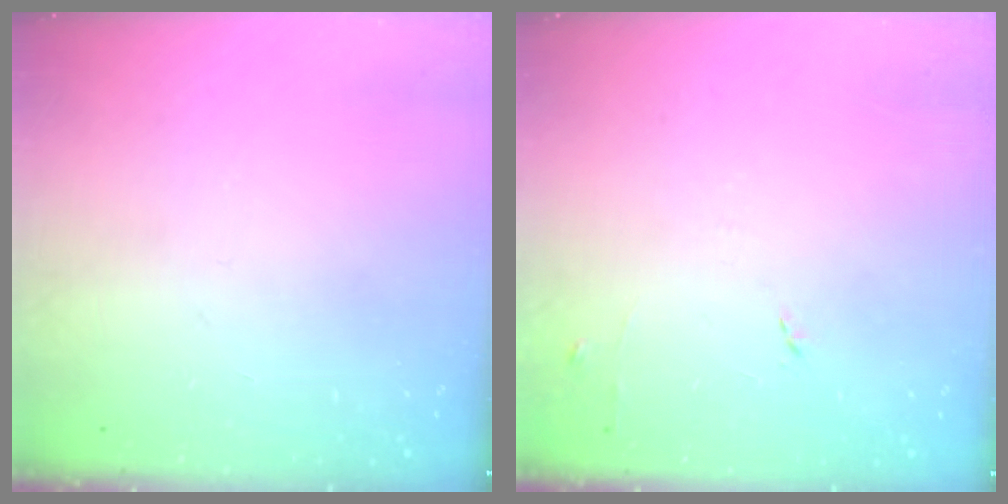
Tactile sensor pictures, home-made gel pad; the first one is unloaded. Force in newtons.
{"total": 5.3, "press": 5.2, "slide": 0.8}